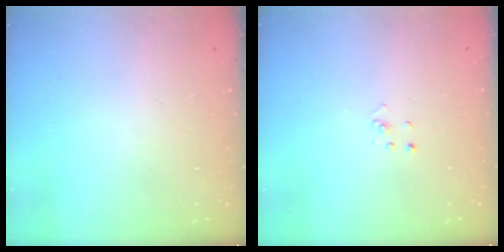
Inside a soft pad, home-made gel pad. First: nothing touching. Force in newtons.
{"total": 1.5, "press": 1.5, "slide": 0.1}